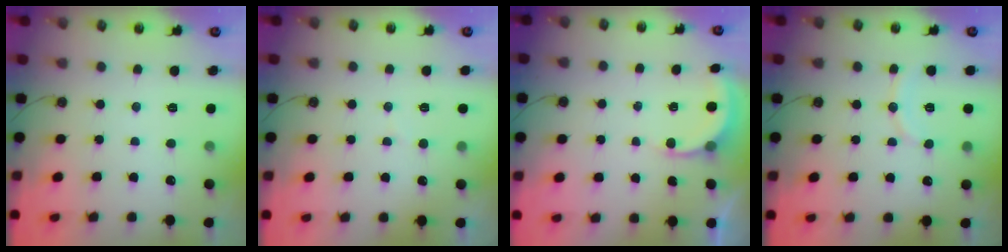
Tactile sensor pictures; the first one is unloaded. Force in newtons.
{"total": 3.8, "press": 3.8, "slide": 0.4}
{"total": 3.4, "press": 3.4, "slide": 0.3}
{"total": 7.7, "press": 7.5, "slide": 1.6}